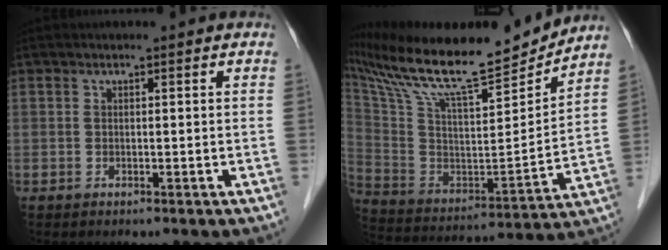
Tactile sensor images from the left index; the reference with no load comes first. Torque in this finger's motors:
{"motor_torque": [-0.09, -1.31, -0.08, 0.11]}